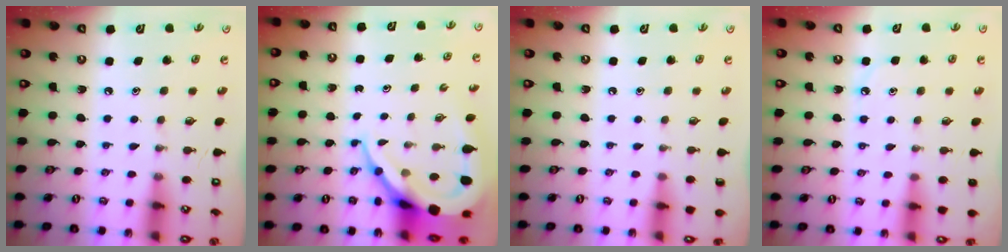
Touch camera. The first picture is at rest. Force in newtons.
{"total": 13.1, "press": 13.1, "slide": 1.5}
{"total": 0.0}
{"total": 3.7, "press": 3.7, "slide": 0.5}